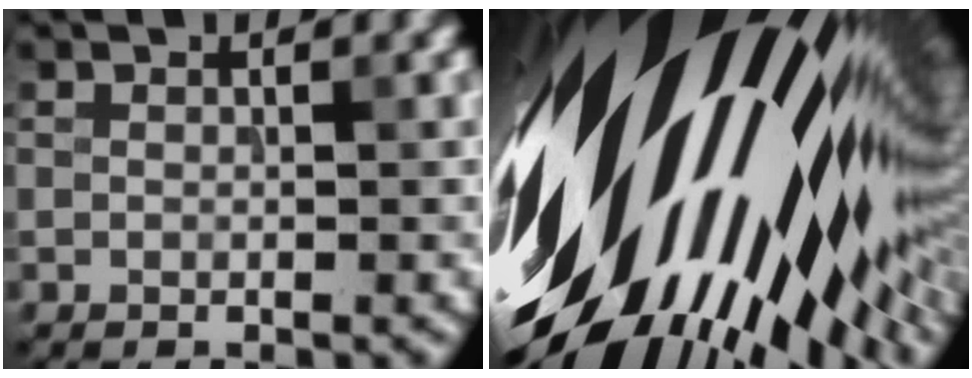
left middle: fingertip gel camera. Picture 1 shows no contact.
{"total": 21.0, "force": [-0.8, 11.4, 17.6], "torque": [-0.296, -0.066, -0.016]}